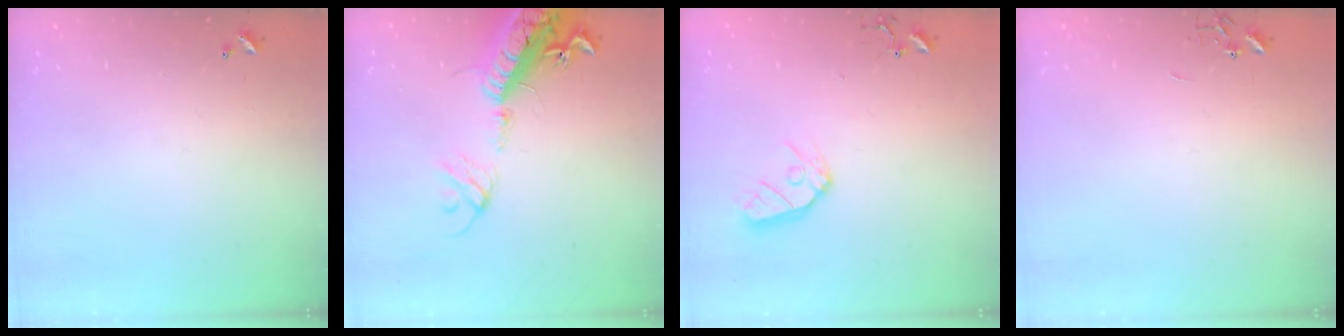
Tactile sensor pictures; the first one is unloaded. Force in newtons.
{"total": 22.7, "press": 22.1, "slide": 4.9}
{"total": 9.7, "press": 9.7, "slide": 0.9}
{"total": 0.0}